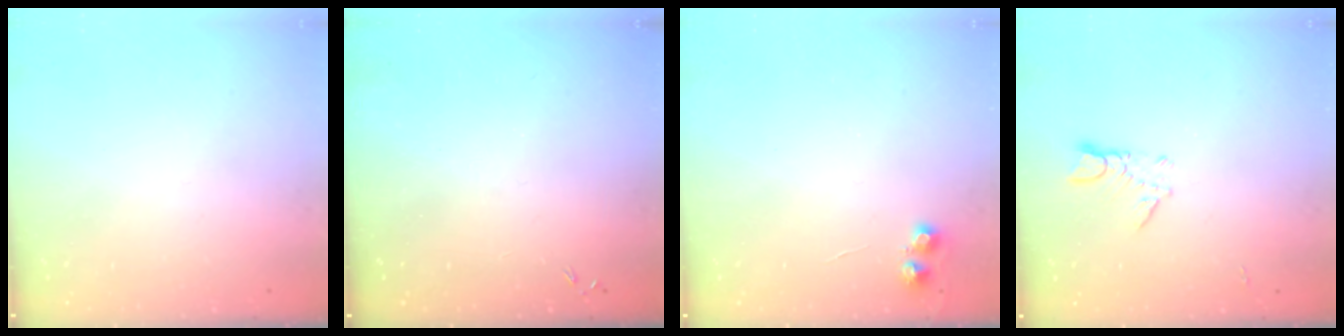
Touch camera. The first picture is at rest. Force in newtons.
{"total": 0.0}
{"total": 5.7, "press": 5.6, "slide": 0.8}
{"total": 3.6, "press": 3.6, "slide": 0.6}